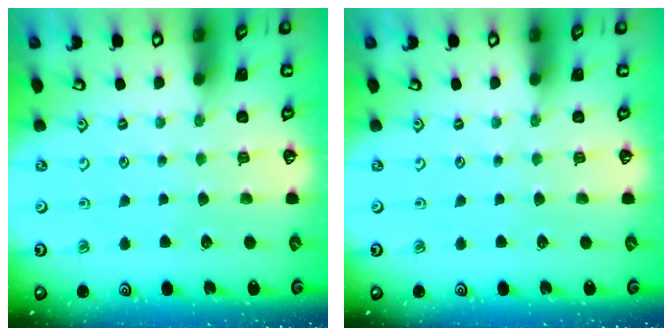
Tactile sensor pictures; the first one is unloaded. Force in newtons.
{"total": 0.0}